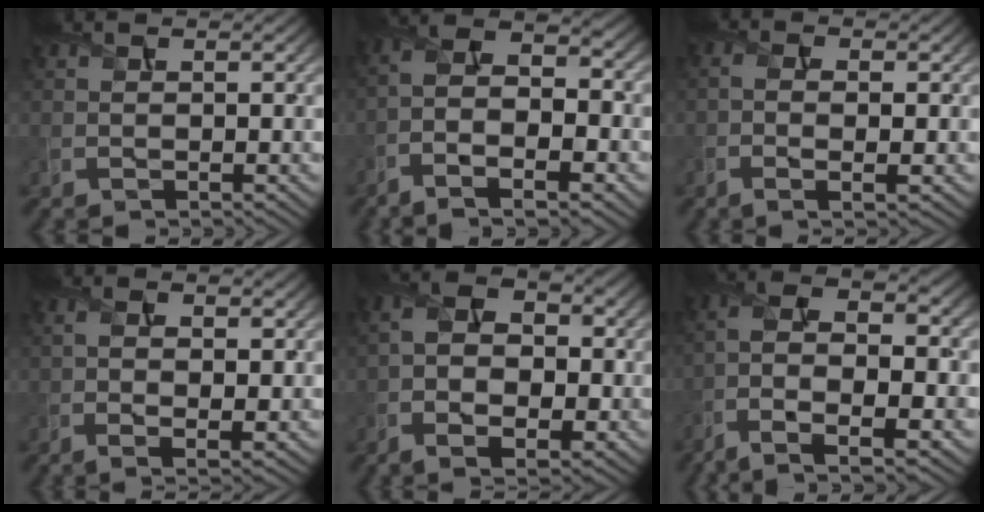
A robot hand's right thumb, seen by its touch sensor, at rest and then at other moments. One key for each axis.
{"total": 10.0, "fx": -5.0, "fy": 3.8, "fz": 7.8, "tx": -0.161, "ty": -0.008, "tz": -0.093}
{"total": 3.0, "fx": -0.8, "fy": 0.9, "fz": 2.7, "tx": -0.056, "ty": -0.007, "tz": -0.018}
{"total": 4.4, "fx": -0.2, "fy": 1.9, "fz": 3.9, "tx": -0.071, "ty": -0.005, "tz": 0.002}
{"total": 8.6, "fx": -1.7, "fy": 5.4, "fz": 6.4, "tx": -0.117, "ty": -0.010, "tz": -0.027}
{"total": 11.2, "fx": -4.8, "fy": 3.9, "fz": 9.4, "tx": -0.199, "ty": -0.004, "tz": -0.087}